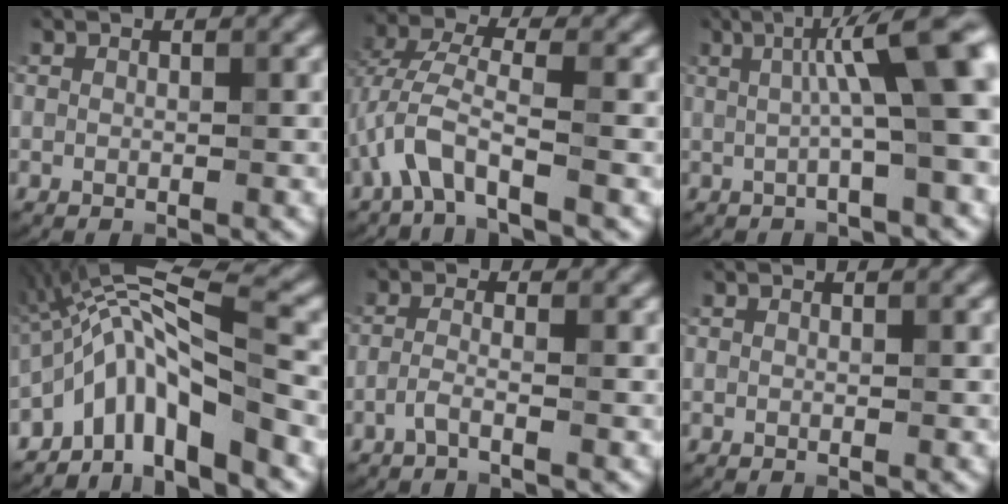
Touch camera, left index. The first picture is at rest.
{"total": 4.3, "force": [-1.9, 1.3, 3.6], "torque": [-0.079, 0.013, -0.043]}
{"total": 6.6, "force": [0.8, 0.8, 6.5], "torque": [-0.095, 0.013, 0.010]}
{"total": 8.2, "force": [-3.8, 1.8, 7.0], "torque": [-0.113, 0.020, -0.076]}
{"total": 1.6, "force": [-1.0, 0.1, 1.2], "torque": [-0.028, 0.002, -0.027]}
{"total": 0.0}